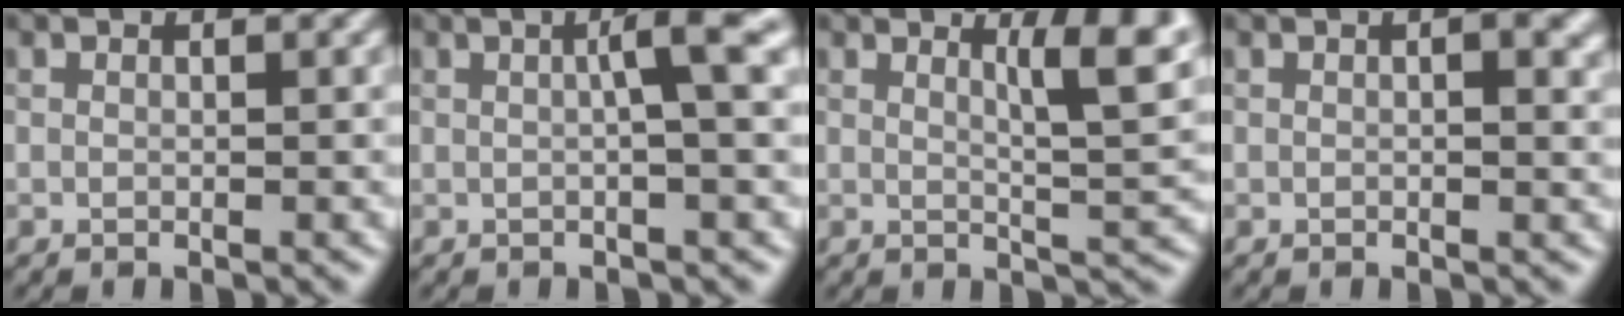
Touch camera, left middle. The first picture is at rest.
{"total": 3.6, "force": [0.5, 0.4, 3.5], "torque": [-0.047, 0.010, 0.003]}
{"total": 5.4, "force": [2.3, 1.2, 4.7], "torque": [-0.059, -0.004, 0.035]}
{"total": 2.2, "force": [0.6, 0.7, 2.0], "torque": [-0.024, 0.002, 0.008]}